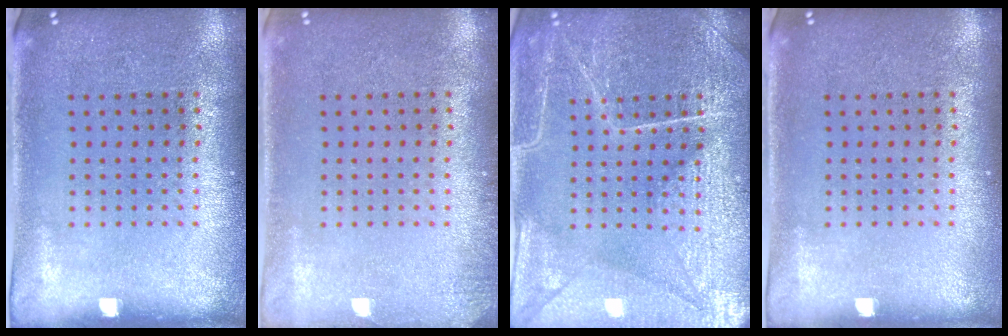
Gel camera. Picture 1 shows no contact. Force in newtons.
{"total": 1.0, "press": 1.0, "slide": 0.1}
{"total": 4.2, "press": 4.2, "slide": 0.3}
{"total": 0.0}